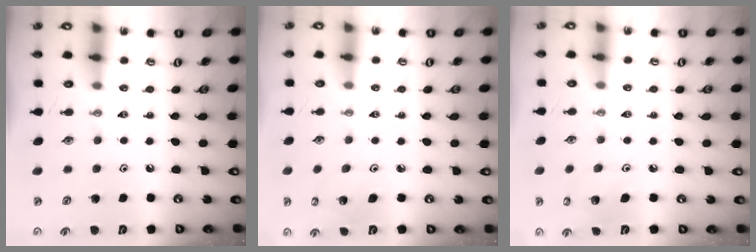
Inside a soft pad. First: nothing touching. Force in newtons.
{"total": 4.8, "press": 4.7, "slide": 1.1}
{"total": 5.4, "press": 4.9, "slide": 2.3}